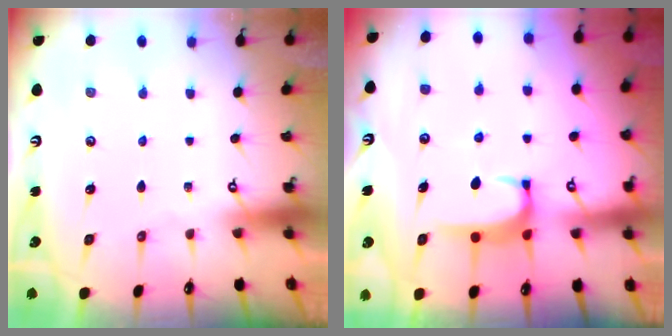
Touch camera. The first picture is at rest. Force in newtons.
{"total": 2.0, "press": 1.9, "slide": 0.6}